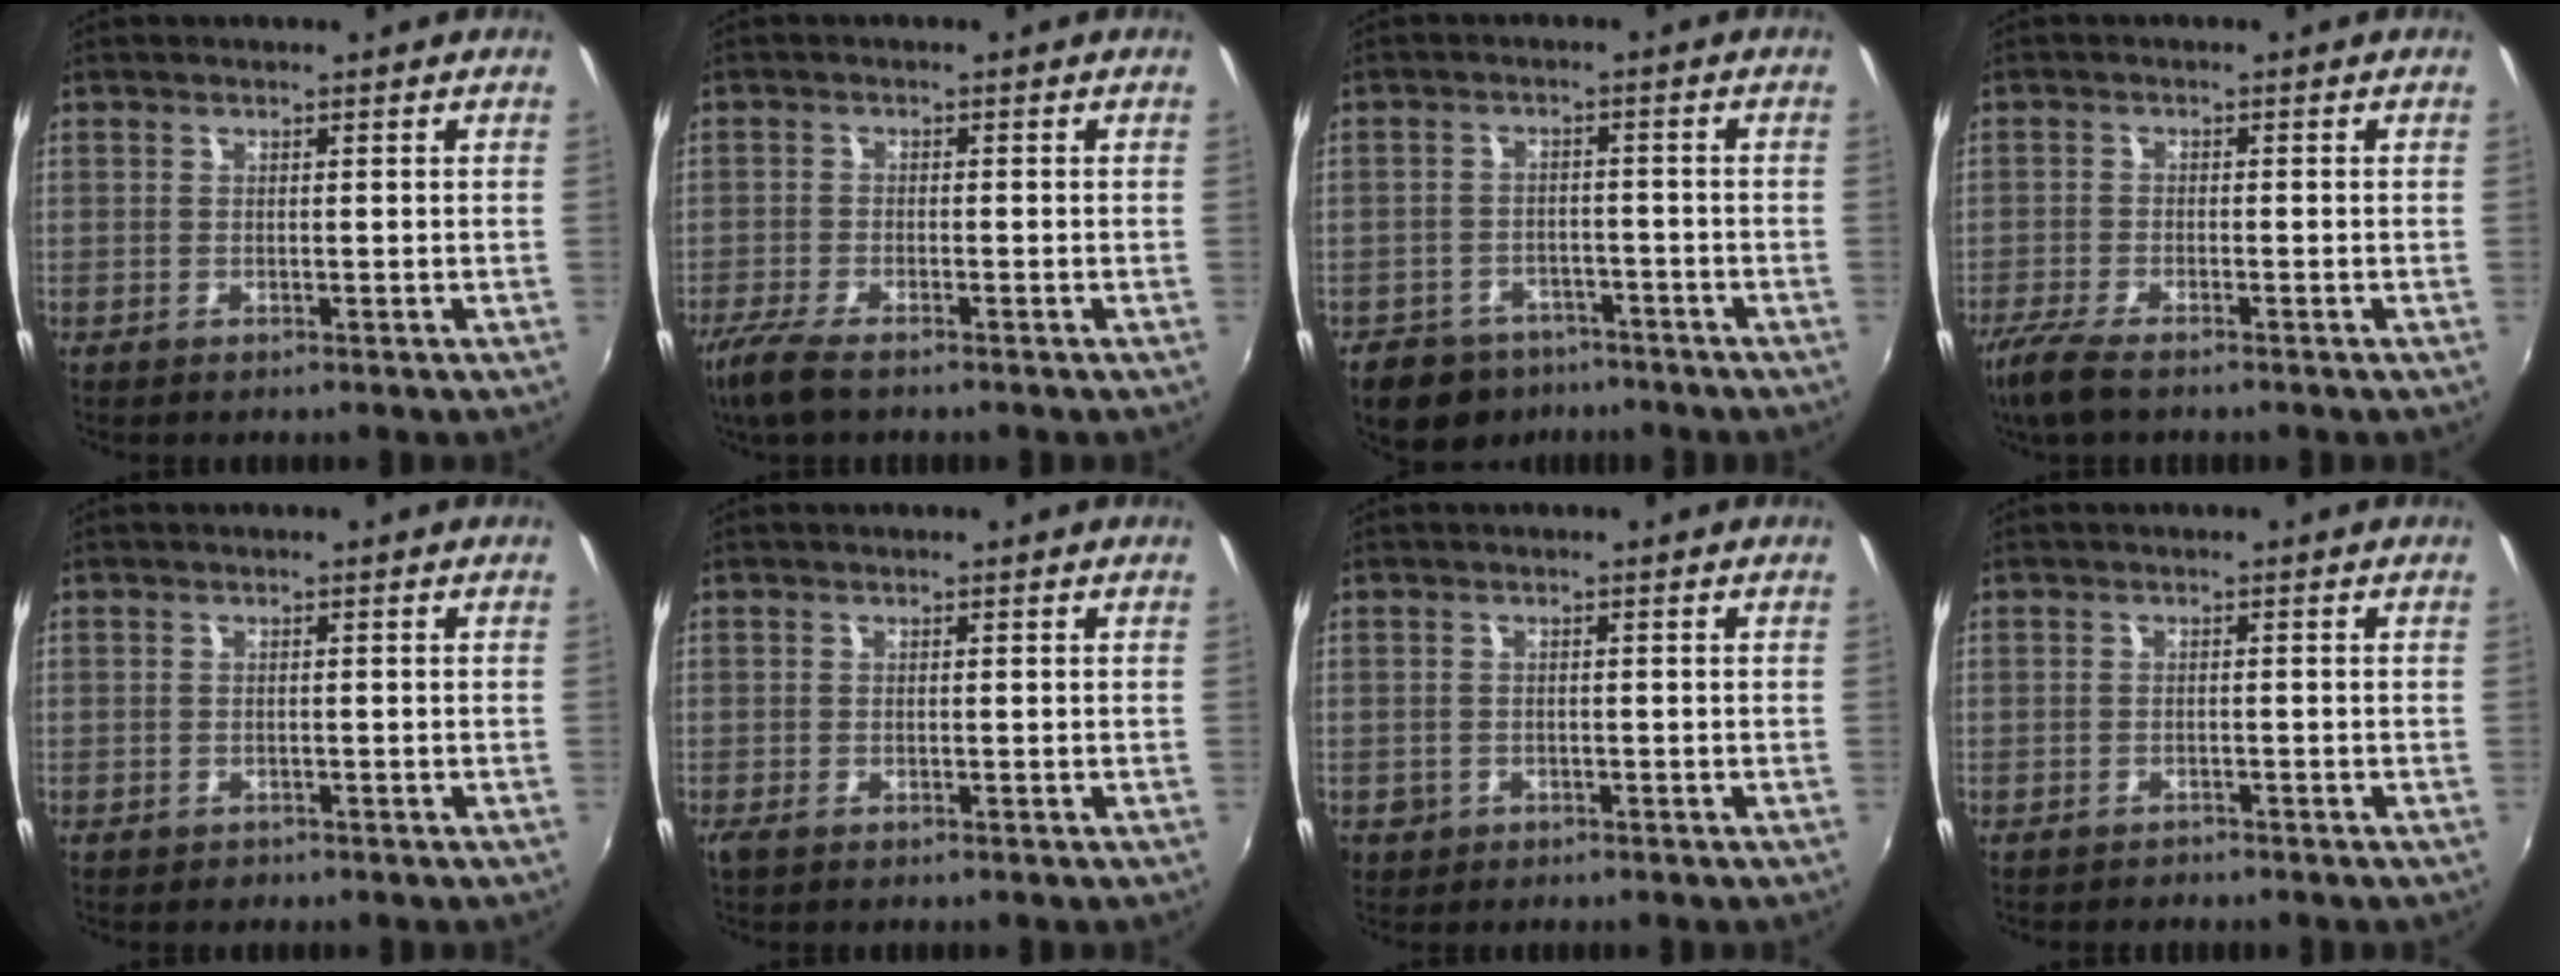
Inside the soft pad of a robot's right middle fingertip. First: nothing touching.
{"total": 6.1, "force": [-4.6, 1.3, 3.8], "torque": [-0.102, -0.021, -0.091]}
{"total": 10.3, "force": [-7.5, 6.3, 3.2], "torque": [-0.087, 0.010, -0.104]}
{"total": 6.3, "force": [-4.9, 1.3, 3.8], "torque": [-0.105, -0.023, -0.096]}
{"total": 0.9, "force": [-0.6, 0.7, 0.0], "torque": [-0.001, 0.000, -0.008]}
{"total": 0.9, "force": [-0.5, 0.3, 0.6], "torque": [-0.014, -0.004, -0.010]}
{"total": 2.5, "force": [-0.9, 2.3, 0.8], "torque": [-0.021, -0.004, -0.012]}
{"total": 1.4, "force": [-1.3, 0.6, 0.0], "torque": [-0.008, -0.002, -0.020]}